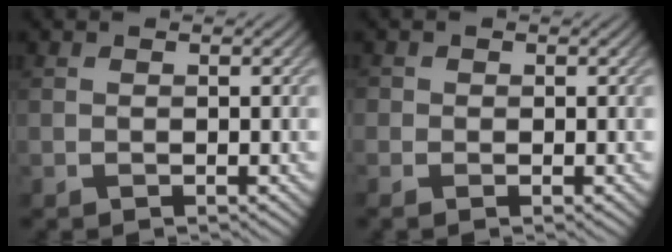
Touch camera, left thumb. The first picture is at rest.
{"total": 1.0, "force": [-0.2, 1.0, 0.2], "torque": [-0.002, -0.001, -0.006]}